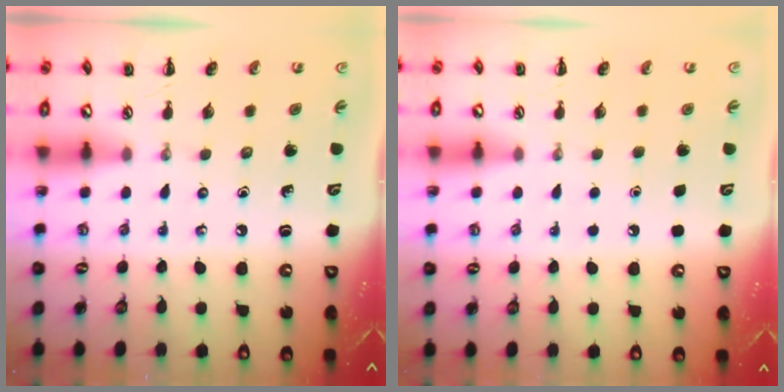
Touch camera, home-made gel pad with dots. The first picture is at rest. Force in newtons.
{"total": 1.6, "press": 1.6, "slide": 0.1}